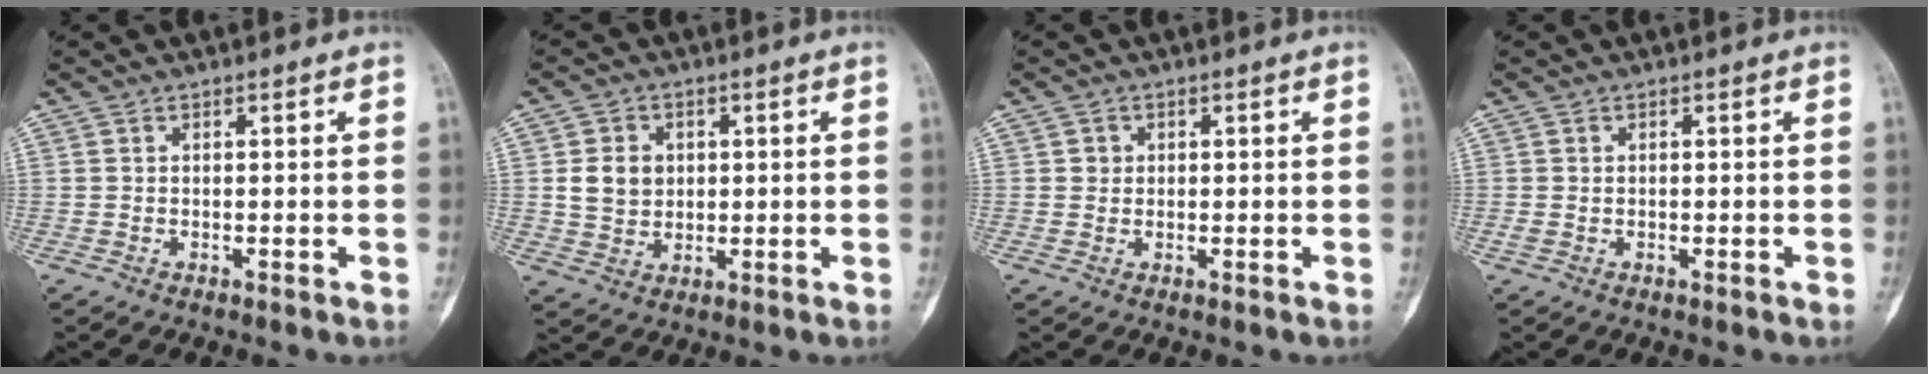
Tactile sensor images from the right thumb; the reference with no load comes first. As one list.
[{"total": 6.4, "force": [1.0, 5.3, 3.4], "torque": [-0.037, -0.006, 0.021]}, {"total": 1.4, "force": [0.3, 1.4, 0.3], "torque": [0.006, 0.002, 0.001]}, {"total": 0.7, "force": [0.0, 0.6, 0.4], "torque": [-0.012, 0.001, 0.002]}]